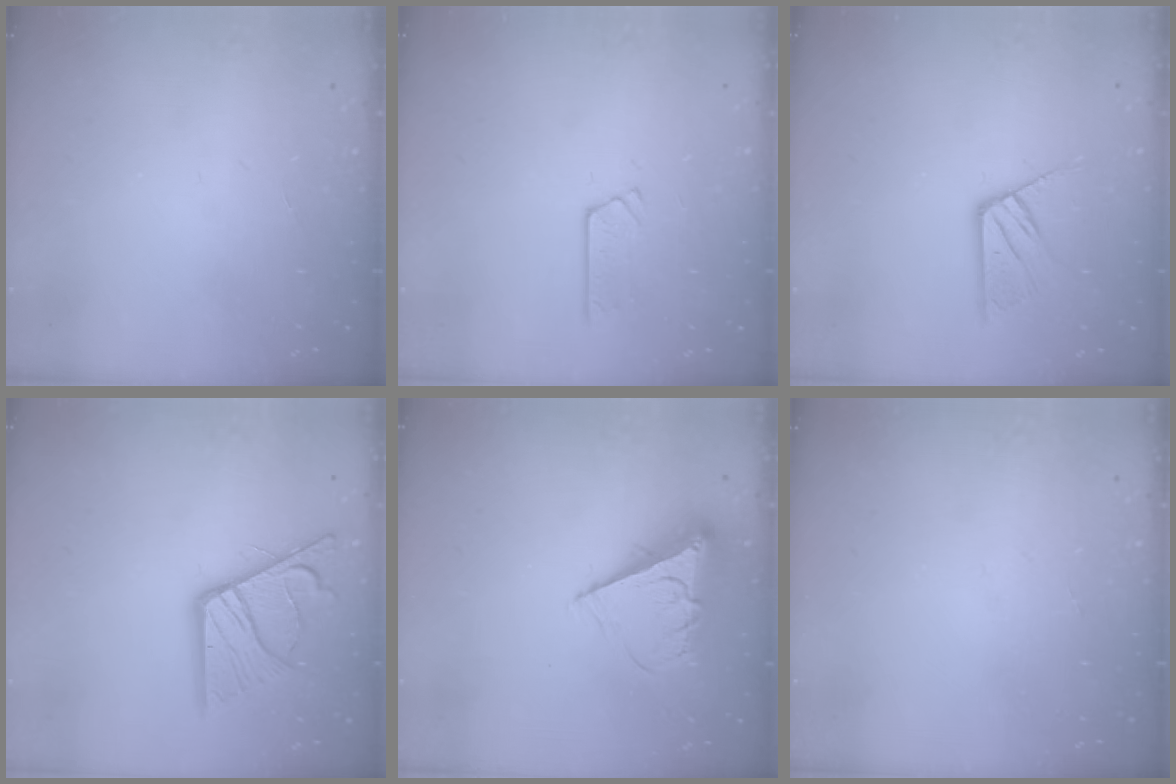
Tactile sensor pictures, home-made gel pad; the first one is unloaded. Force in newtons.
{"total": 3.9, "press": 3.9, "slide": 0.2}
{"total": 8.4, "press": 8.3, "slide": 0.5}
{"total": 15.9, "press": 15.8, "slide": 1.6}
{"total": 9.4, "press": 9.4, "slide": 0.6}
{"total": 0.0}